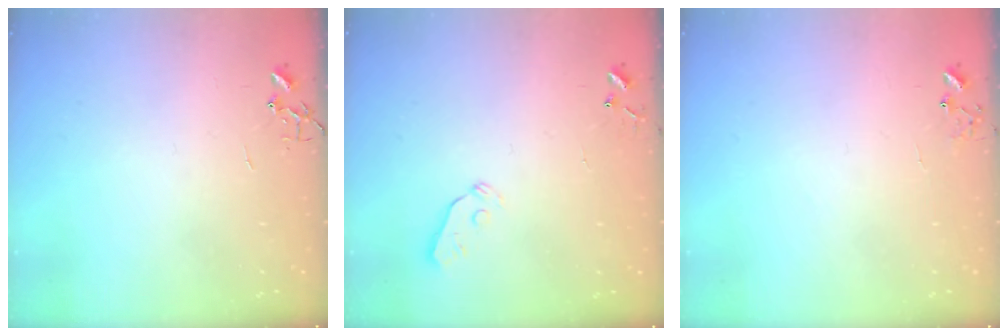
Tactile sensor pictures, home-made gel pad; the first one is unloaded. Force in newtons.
{"total": 3.2, "press": 3.1, "slide": 0.6}
{"total": 6.5, "press": 6.5, "slide": 0.5}